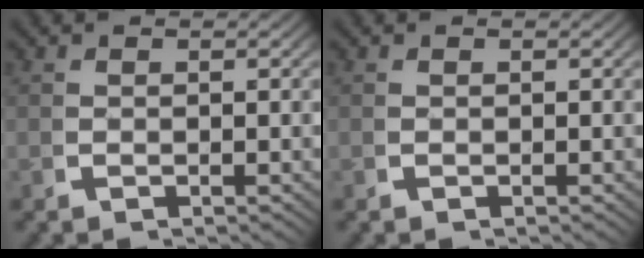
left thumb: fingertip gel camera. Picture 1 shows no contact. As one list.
[{"total": 0.0}]